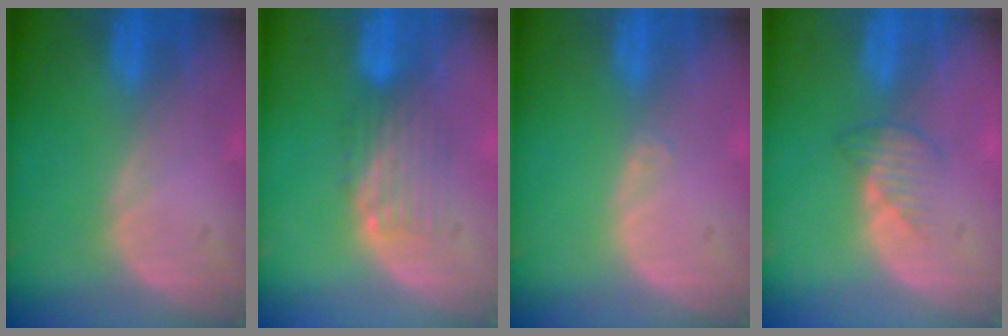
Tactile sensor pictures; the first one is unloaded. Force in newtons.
{"total": 5.0, "press": 4.3, "slide": 2.6}
{"total": 0.6, "press": 0.5, "slide": 0.4}
{"total": 2.5, "press": 2.5, "slide": 0.2}